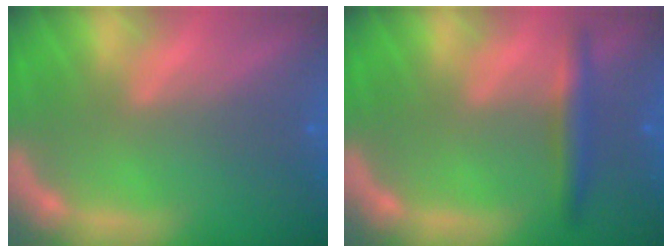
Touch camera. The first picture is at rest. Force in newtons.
{"total": 3.0}